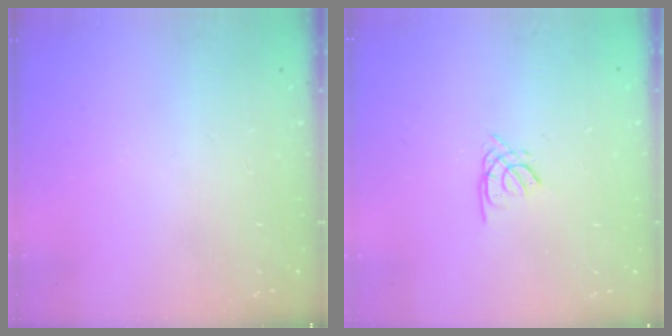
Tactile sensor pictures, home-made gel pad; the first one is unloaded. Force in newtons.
{"total": 1.3, "press": 1.3, "slide": 0.4}